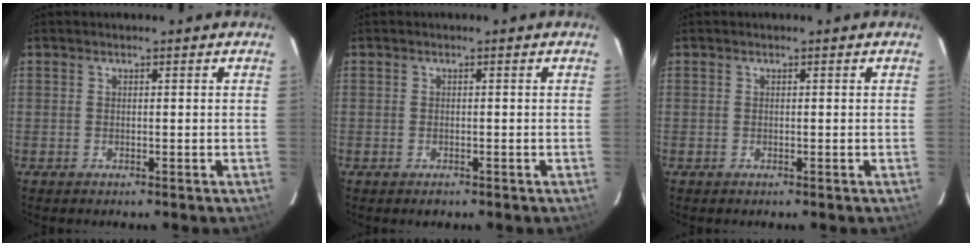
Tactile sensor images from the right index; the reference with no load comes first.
{"total": 1.1, "force": [-0.8, 0.7, 0.4], "torque": [-0.007, 0.000, -0.011]}
{"total": 0.0}